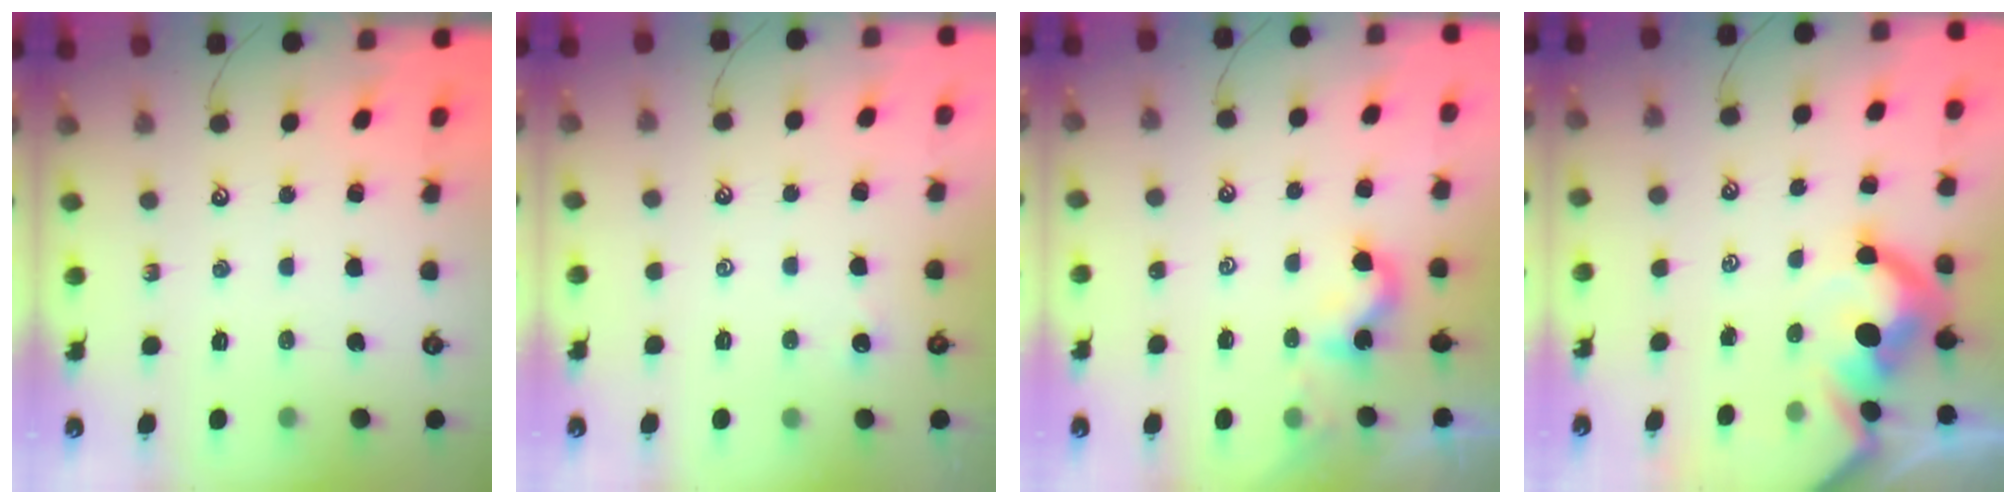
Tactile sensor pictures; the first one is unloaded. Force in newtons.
{"total": 1.5, "press": 1.4, "slide": 0.4}
{"total": 0.6, "press": 0.6, "slide": 0.3}
{"total": 8.1, "press": 8.0, "slide": 1.2}